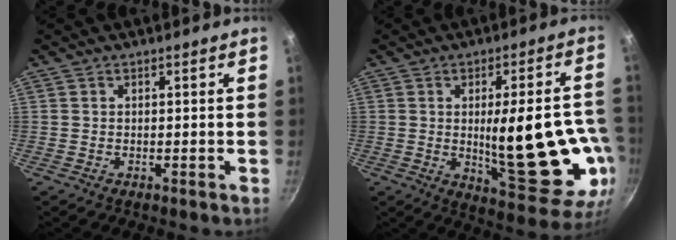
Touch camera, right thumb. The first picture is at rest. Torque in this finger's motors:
{"motor_torque": [2.27, 2.74, 1.86, -0.12, 0.41]}